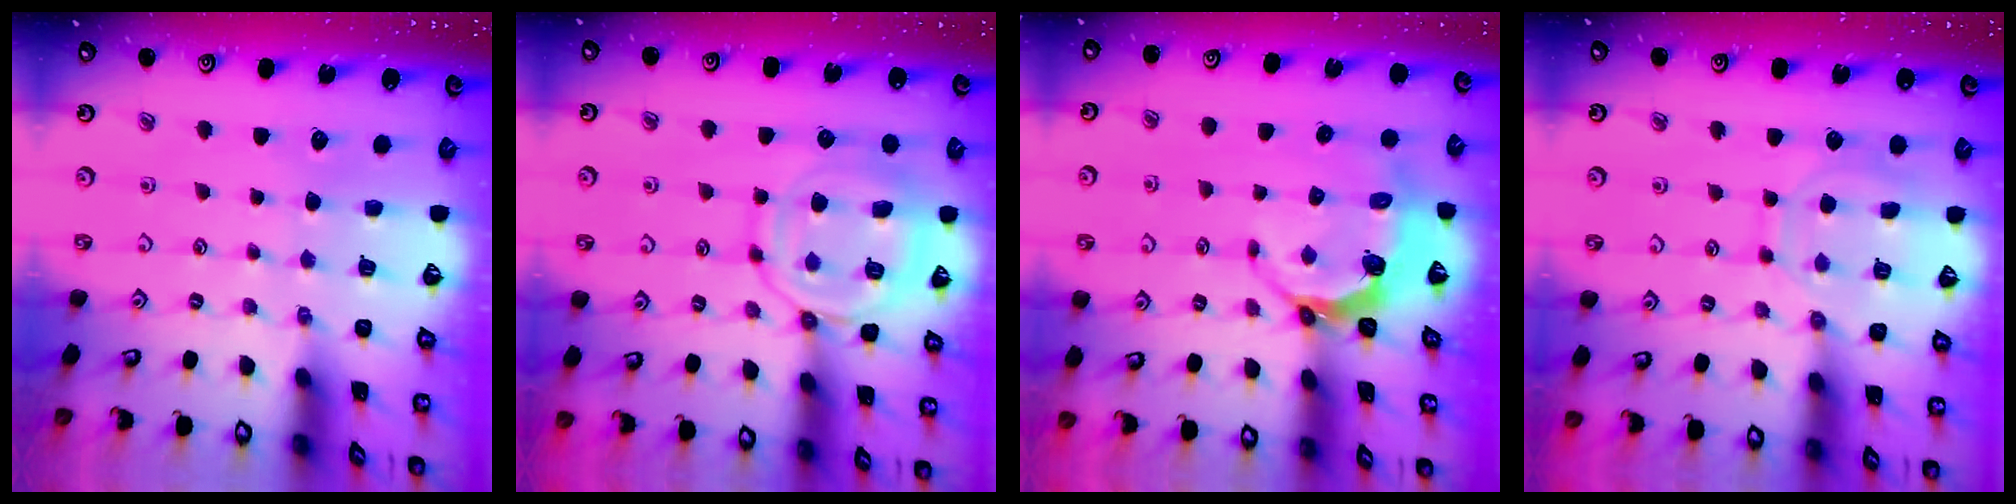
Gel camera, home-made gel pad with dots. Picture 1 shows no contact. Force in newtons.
{"total": 13.7, "press": 13.7, "slide": 1.3}
{"total": 5.9, "press": 5.2, "slide": 2.9}
{"total": 9.5, "press": 9.5, "slide": 0.9}